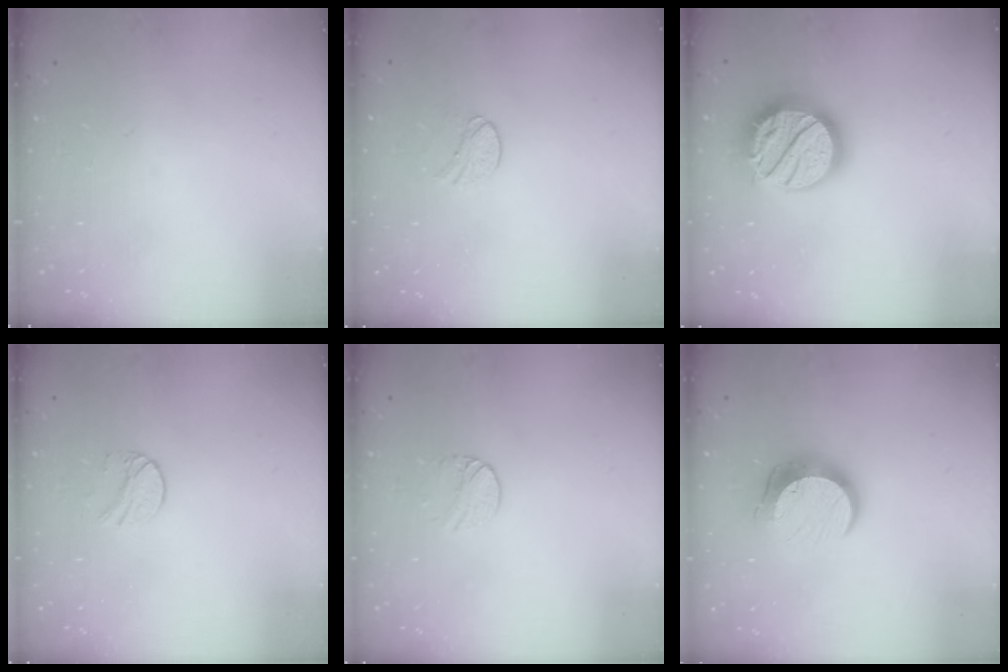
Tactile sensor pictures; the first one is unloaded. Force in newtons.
{"total": 6.2, "press": 6.1, "slide": 0.5}
{"total": 20.6, "press": 20.6, "slide": 1.6}
{"total": 6.6, "press": 6.6, "slide": 0.6}
{"total": 5.8, "press": 5.8, "slide": 0.4}
{"total": 12.1, "press": 12.0, "slide": 0.7}